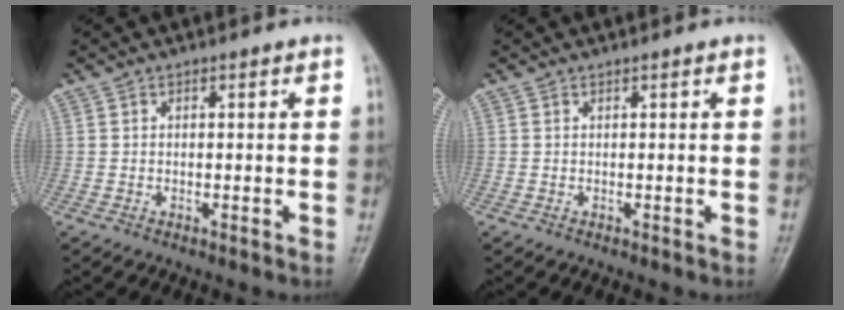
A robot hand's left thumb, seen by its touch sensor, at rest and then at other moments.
{"total": 0.0}